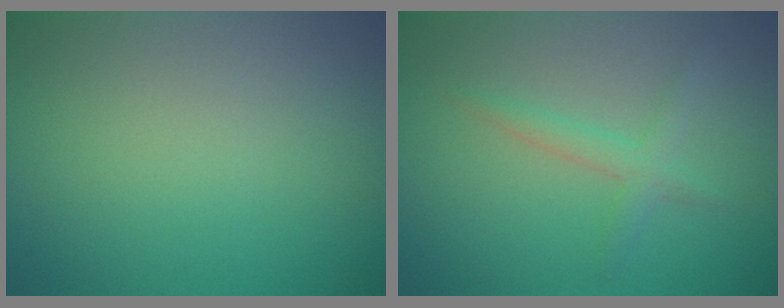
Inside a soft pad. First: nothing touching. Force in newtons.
{"total": 2.0, "press": 1.9, "slide": 0.2}